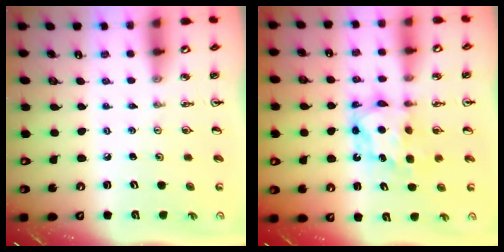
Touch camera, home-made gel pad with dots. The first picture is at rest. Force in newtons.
{"total": 6.7, "press": 6.7, "slide": 0.5}